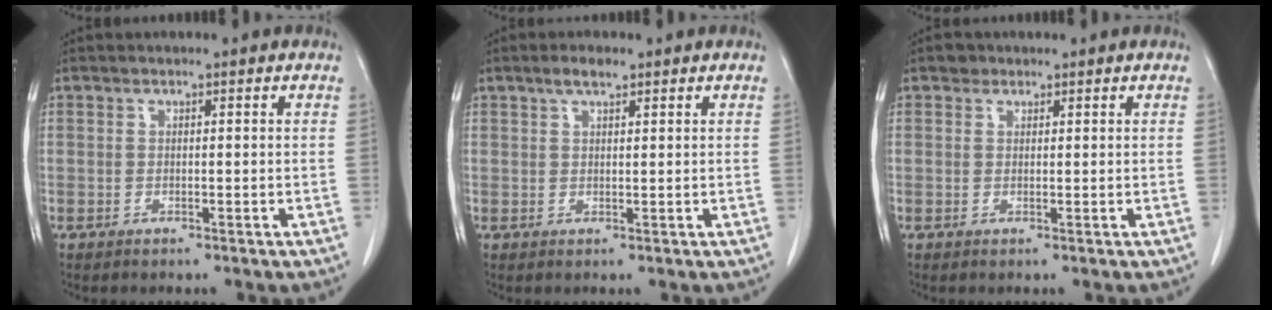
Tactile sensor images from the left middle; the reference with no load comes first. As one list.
[{"total": 2.3, "force": [1.6, 0.7, 1.5], "torque": [-0.032, 0.007, 0.030]}, {"total": 1.3, "force": [0.9, 0.9, 0.1], "torque": [0.002, 0.004, 0.010]}]